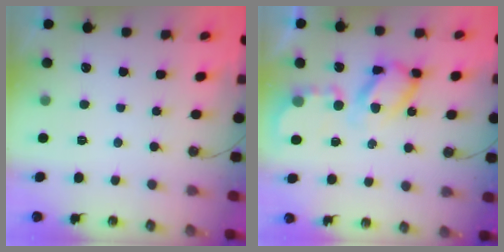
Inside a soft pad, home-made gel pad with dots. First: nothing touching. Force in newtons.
{"total": 11.9, "press": 11.8, "slide": 1.2}